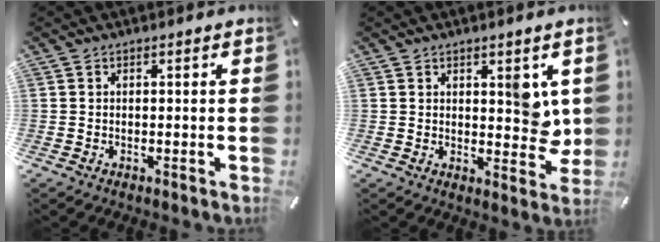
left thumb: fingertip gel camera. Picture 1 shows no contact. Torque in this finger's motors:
{"motor_torque": [1.13, 1.20, 0.81, -0.61, 0.16]}